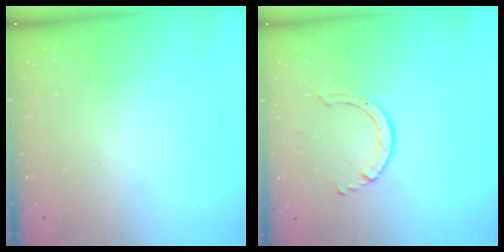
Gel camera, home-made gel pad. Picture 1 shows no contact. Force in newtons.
{"total": 4.4, "press": 4.3, "slide": 0.4}